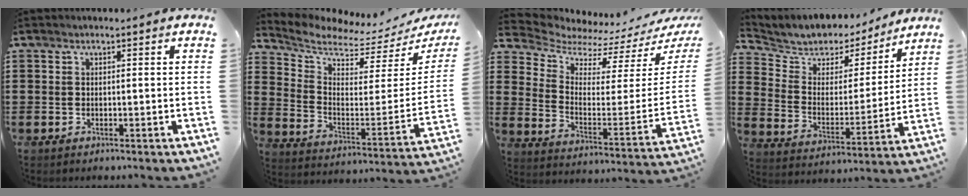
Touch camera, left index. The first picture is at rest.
{"total": 4.5, "force": [4.2, 0.8, 1.3], "torque": [-0.054, -0.056, 0.067]}
{"total": 4.6, "force": [4.0, 1.5, 1.5], "torque": [-0.058, -0.045, 0.066]}
{"total": 5.4, "force": [4.7, 2.6, 0.4], "torque": [-0.046, -0.037, 0.077]}